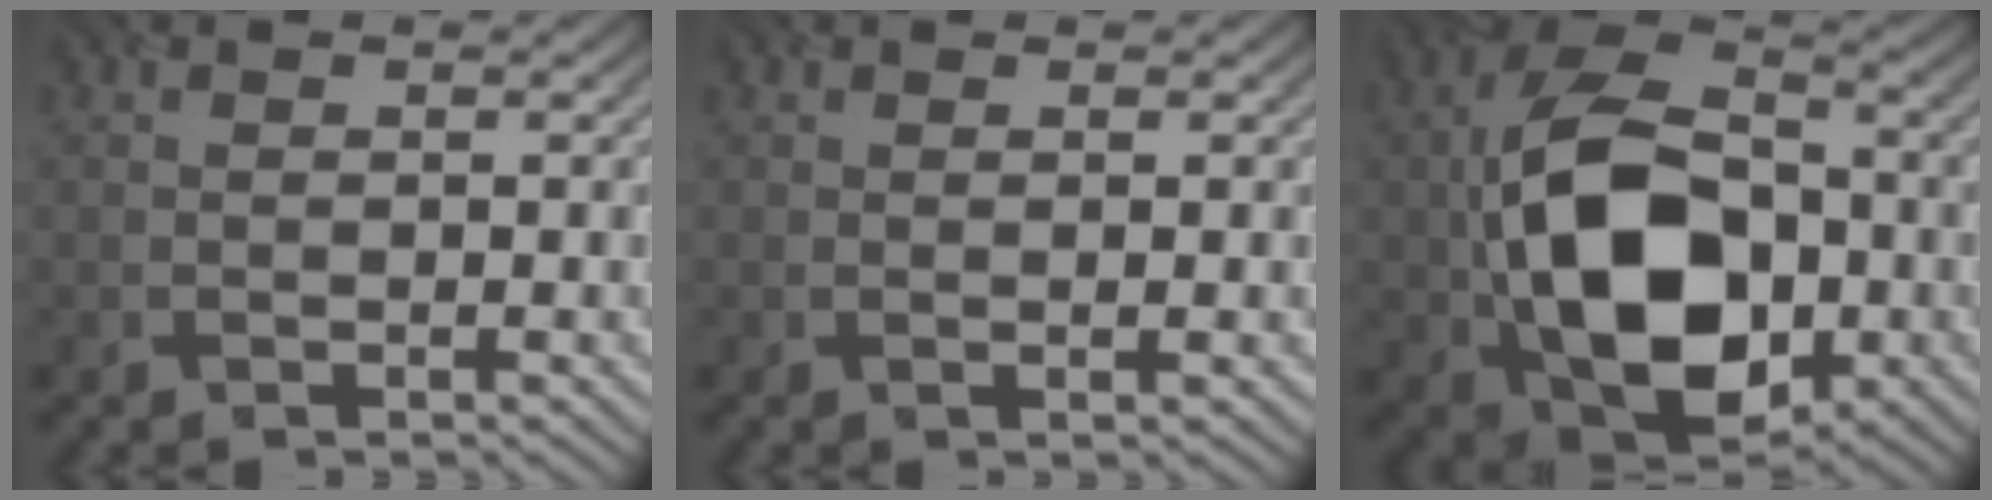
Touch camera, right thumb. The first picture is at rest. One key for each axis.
{"total": 0.9, "fx": 0.3, "fy": -0.1, "fz": 0.9, "tx": -0.016, "ty": 0.004, "tz": 0.002}
{"total": 15.3, "fx": -2.8, "fy": 9.9, "fz": 11.3, "tx": -0.226, "ty": -0.010, "tz": -0.059}